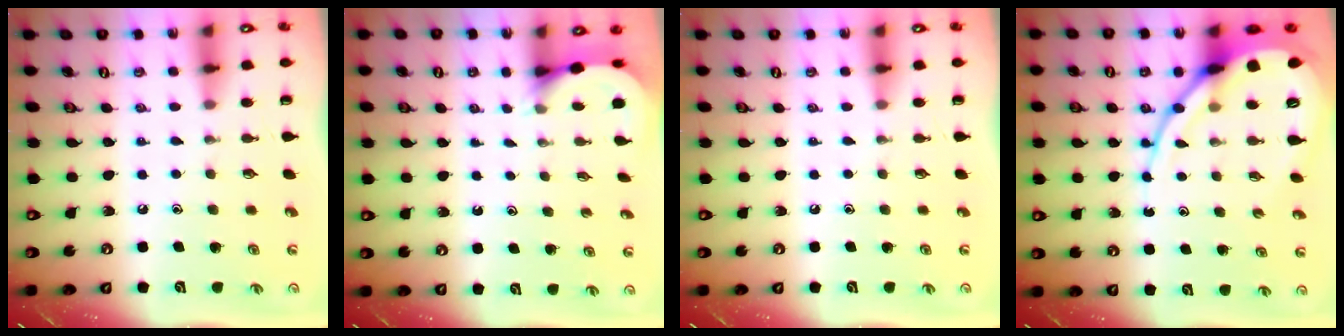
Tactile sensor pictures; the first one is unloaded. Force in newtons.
{"total": 3.0, "press": 3.0, "slide": 0.2}
{"total": 0.0}
{"total": 14.0, "press": 13.9, "slide": 1.6}